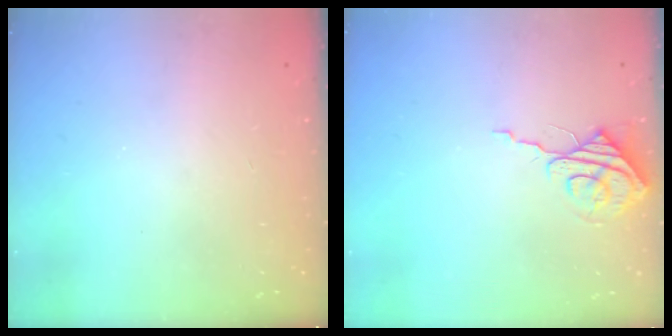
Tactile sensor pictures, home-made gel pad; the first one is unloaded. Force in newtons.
{"total": 7.7, "press": 7.7, "slide": 0.3}